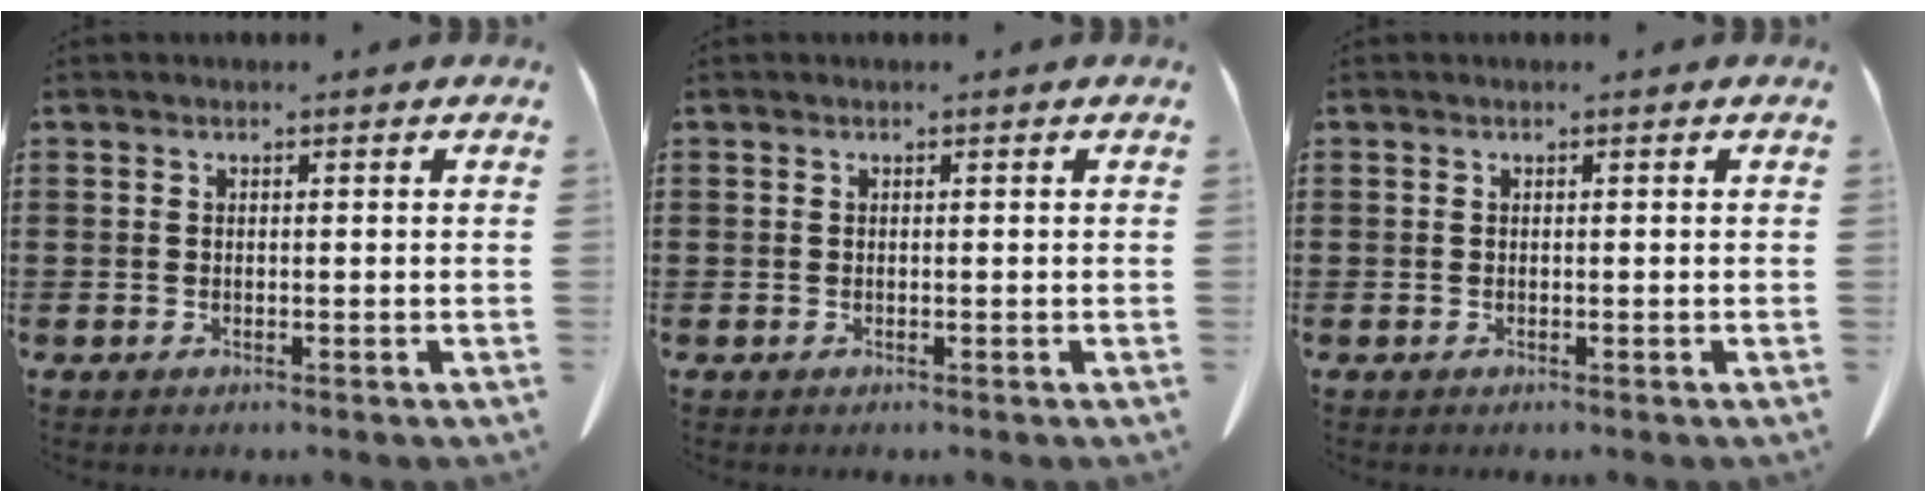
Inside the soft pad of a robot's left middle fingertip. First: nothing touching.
{"total": 0.0}
{"total": 0.0}